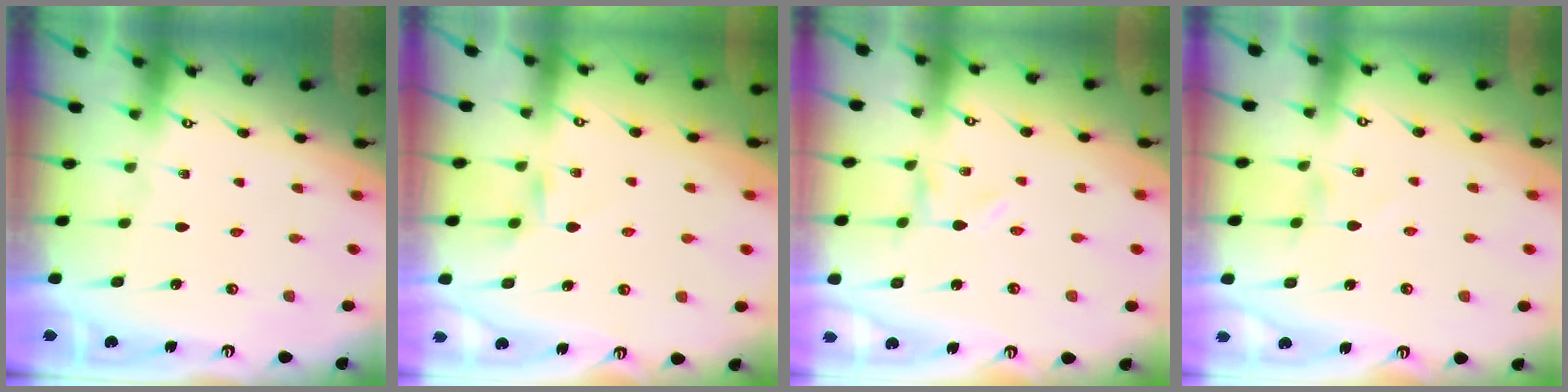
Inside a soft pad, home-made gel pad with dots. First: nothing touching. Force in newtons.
{"total": 2.9, "press": 2.9, "slide": 0.4}
{"total": 0.0}
{"total": 1.9, "press": 1.9, "slide": 0.3}